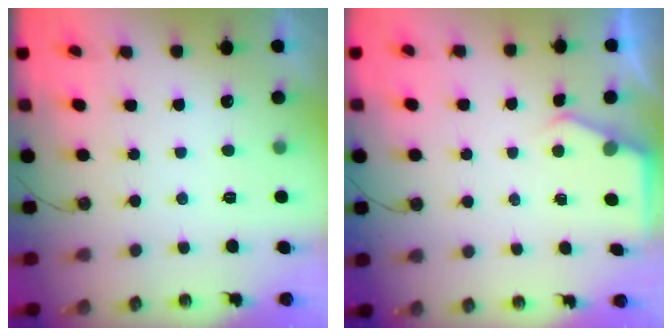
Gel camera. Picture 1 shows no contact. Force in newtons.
{"total": 2.9, "press": 2.9, "slide": 0.5}